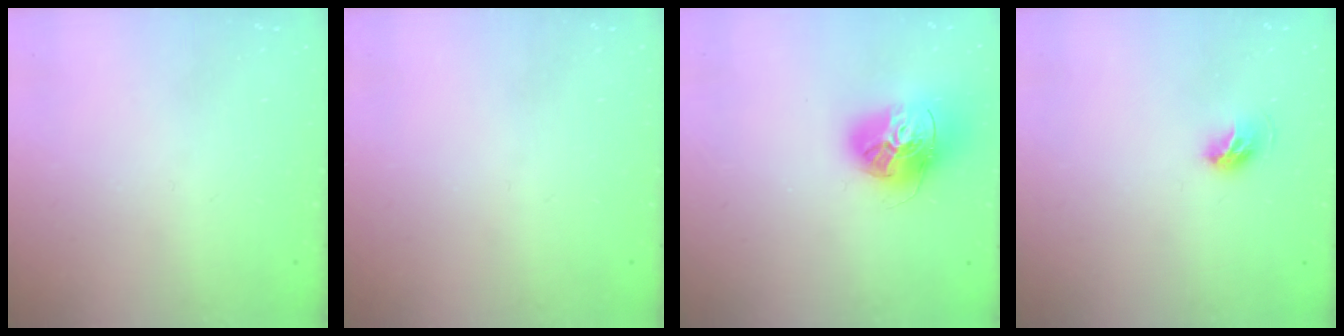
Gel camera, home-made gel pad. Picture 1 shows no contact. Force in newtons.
{"total": 0.0}
{"total": 17.1, "press": 17.0, "slide": 1.9}
{"total": 6.7, "press": 6.7, "slide": 0.9}